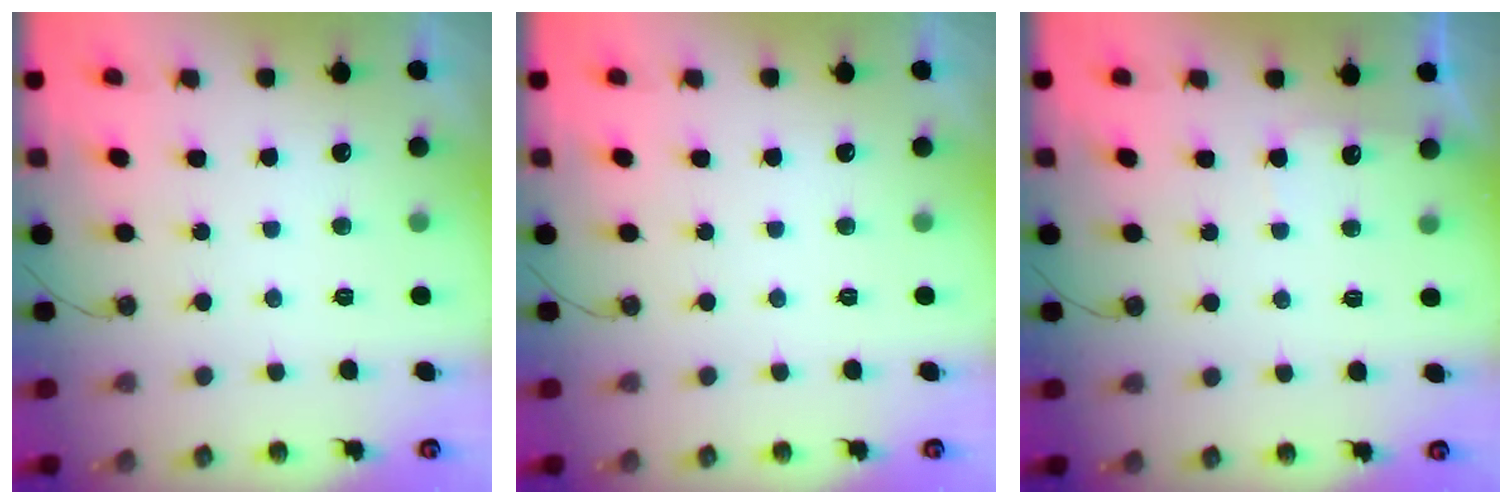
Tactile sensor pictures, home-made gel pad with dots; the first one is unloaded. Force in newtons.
{"total": 0.0}
{"total": 3.0, "press": 3.0, "slide": 0.4}